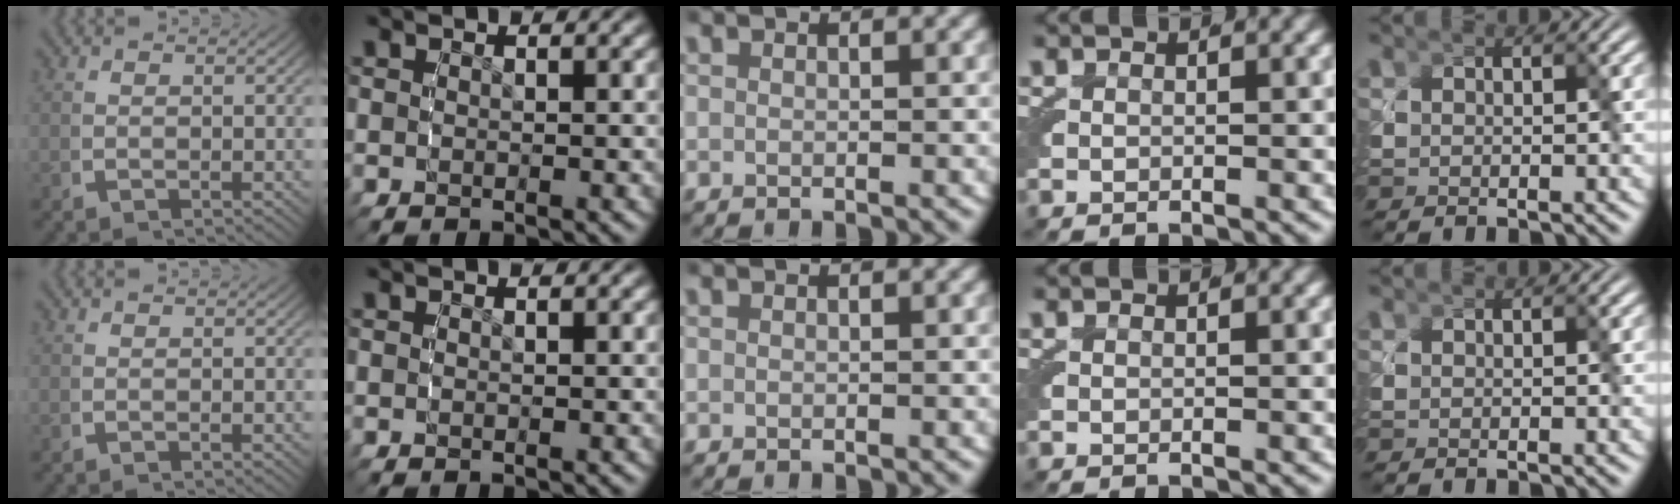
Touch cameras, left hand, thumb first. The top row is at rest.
{}